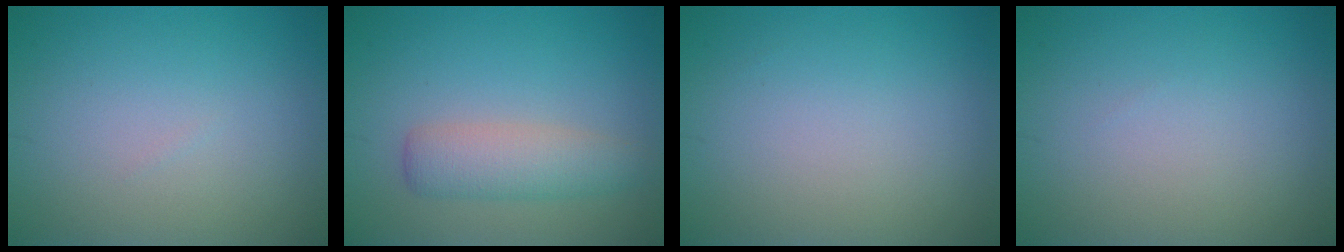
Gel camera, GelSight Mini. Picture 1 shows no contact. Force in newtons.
{"total": 3.4, "press": 3.4, "slide": 0.1}
{"total": 0.0}
{"total": 0.0}